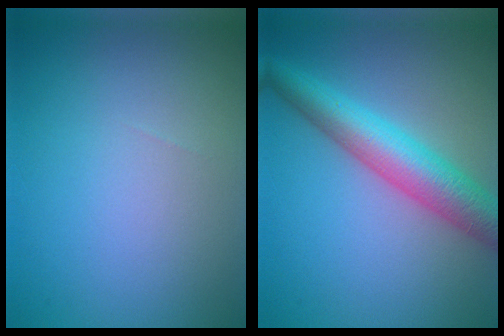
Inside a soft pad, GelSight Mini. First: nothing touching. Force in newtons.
{"total": 6.4, "press": 6.4, "slide": 0.1}